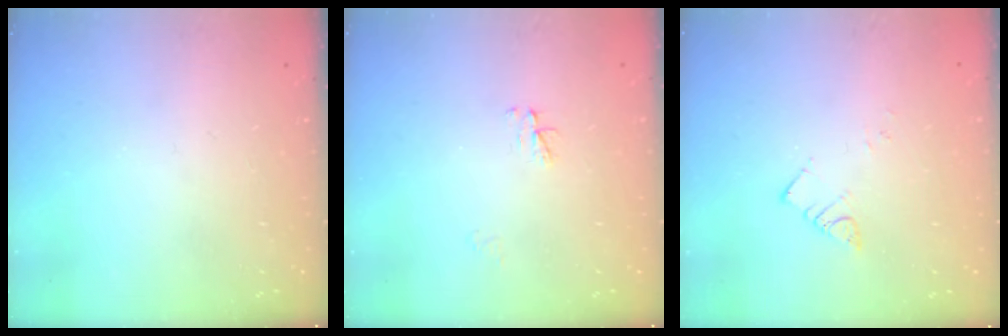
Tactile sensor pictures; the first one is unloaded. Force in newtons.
{"total": 3.0, "press": 3.0, "slide": 0.4}
{"total": 4.0, "press": 4.0, "slide": 0.1}